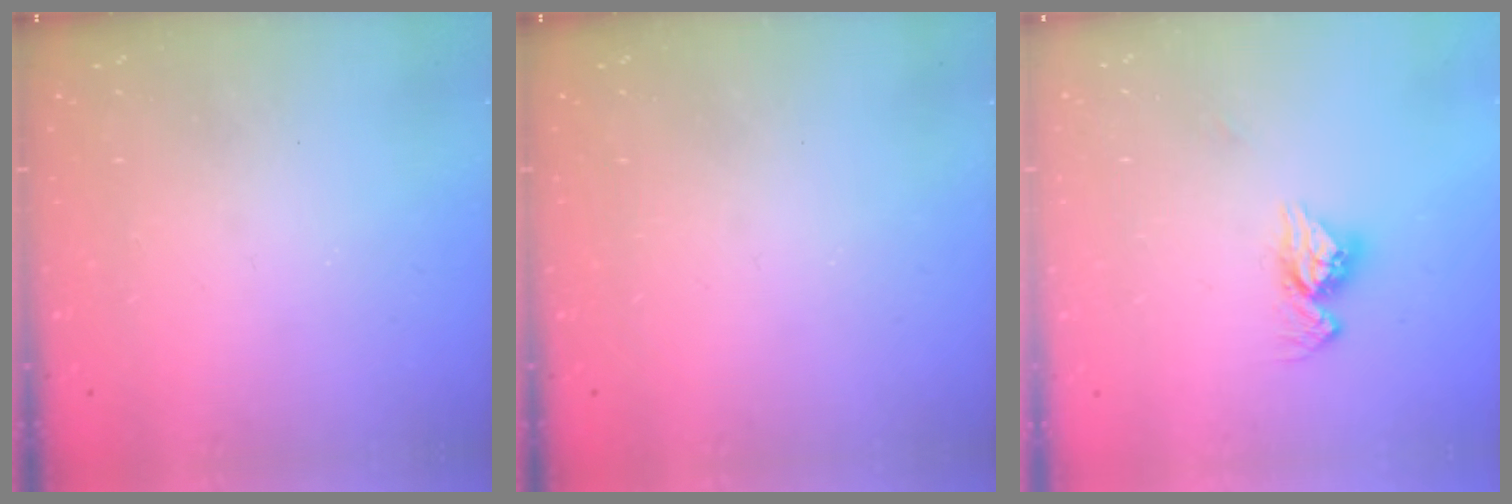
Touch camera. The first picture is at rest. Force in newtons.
{"total": 0.0}
{"total": 11.1, "press": 11.0, "slide": 0.9}